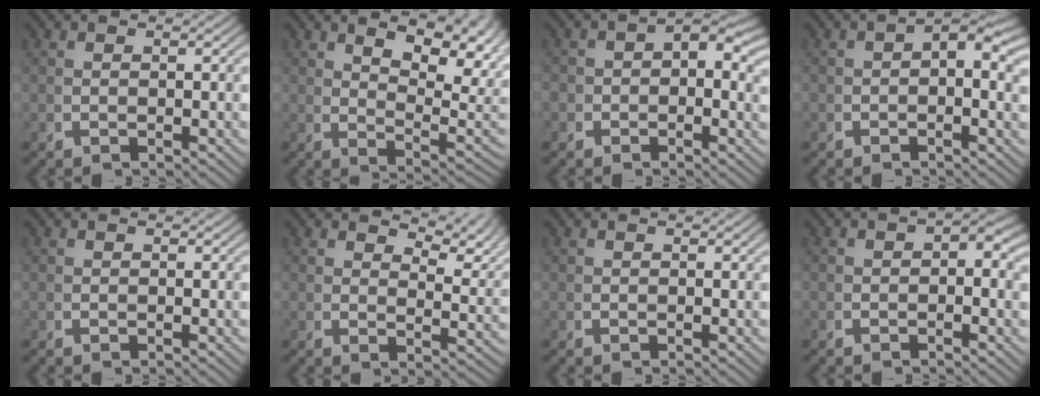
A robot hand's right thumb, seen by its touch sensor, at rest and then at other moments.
{"total": 7.4, "force": [2.2, 3.6, 6.0], "torque": [-0.084, -0.014, 0.049]}
{"total": 3.1, "force": [-0.1, 2.3, 2.1], "torque": [-0.027, -0.006, -0.005]}
{"total": 2.2, "force": [0.1, 1.1, 1.9], "torque": [-0.027, -0.001, 0.000]}
{"total": 0.0}
{"total": 5.3, "force": [3.5, 2.0, 3.5], "torque": [-0.034, 0.006, 0.051]}
{"total": 0.0}
{"total": 1.4, "force": [-0.3, 0.8, 1.0], "torque": [-0.011, -0.005, -0.007]}